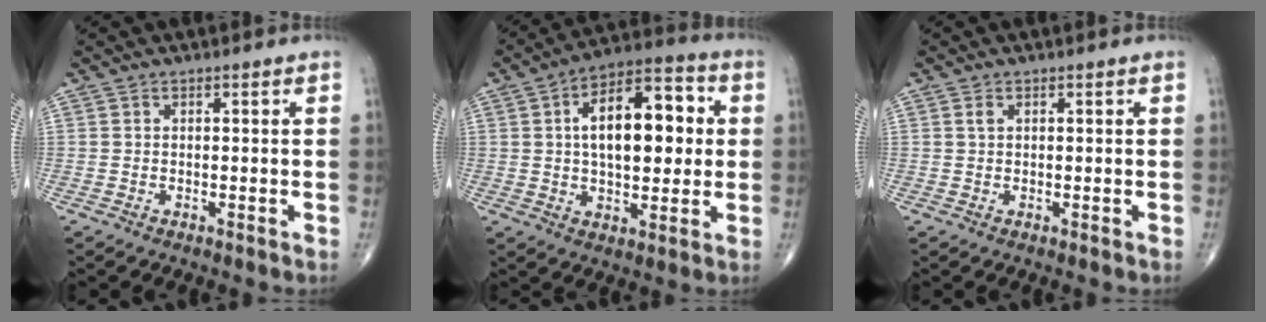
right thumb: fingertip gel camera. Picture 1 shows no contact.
{"total": 17.4, "force": [2.7, 8.9, 14.7], "torque": [-0.202, 0.020, 0.037]}
{"total": 0.9, "force": [0.4, 0.5, 0.6], "torque": [-0.014, 0.003, 0.007]}